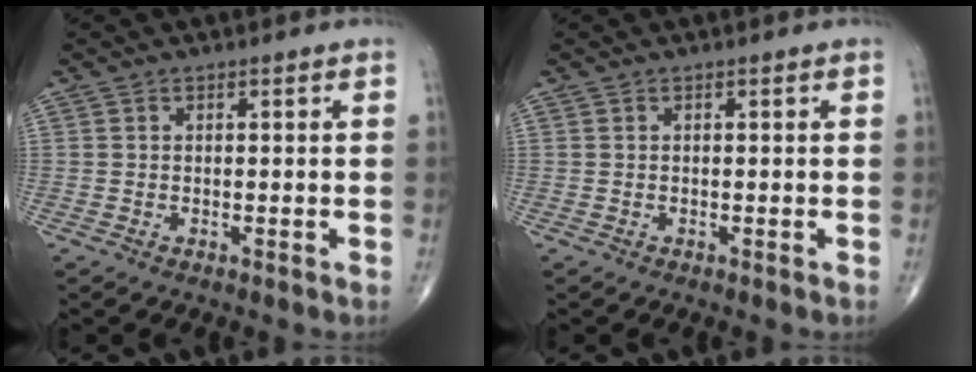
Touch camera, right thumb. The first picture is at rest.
{"total": 0.0}